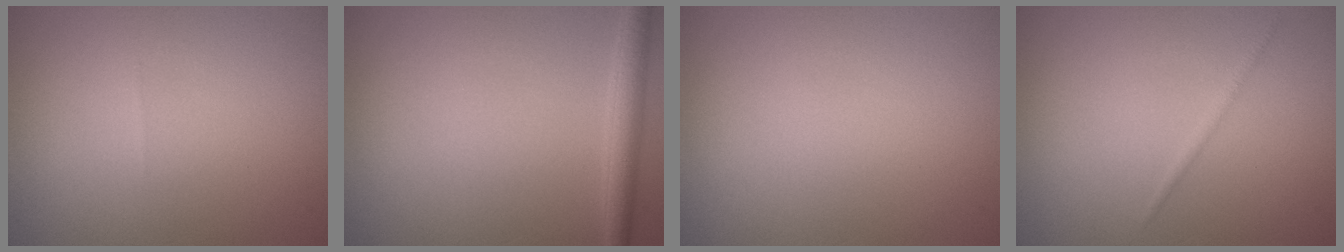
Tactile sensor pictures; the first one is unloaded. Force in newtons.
{"total": 2.3, "press": 2.3, "slide": 0.1}
{"total": 0.0}
{"total": 0.6, "press": 0.6, "slide": 0.0}